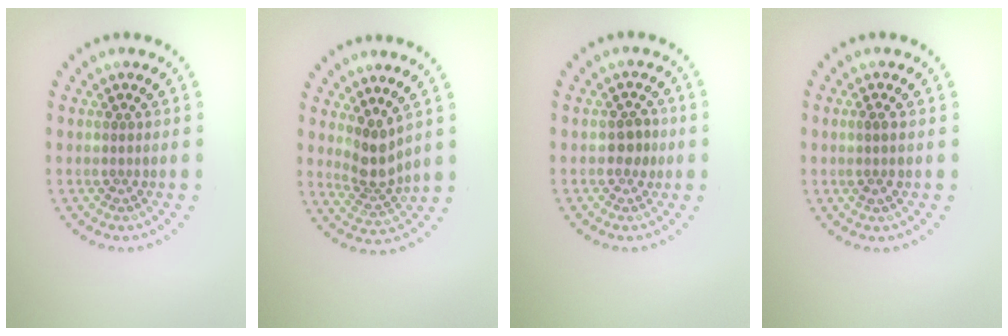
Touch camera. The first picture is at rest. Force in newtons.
{"total": 2.7, "press": 2.1, "slide": 1.7}
{"total": 1.7, "press": 1.6, "slide": 0.5}
{"total": 1.0, "press": 0.9, "slide": 0.5}